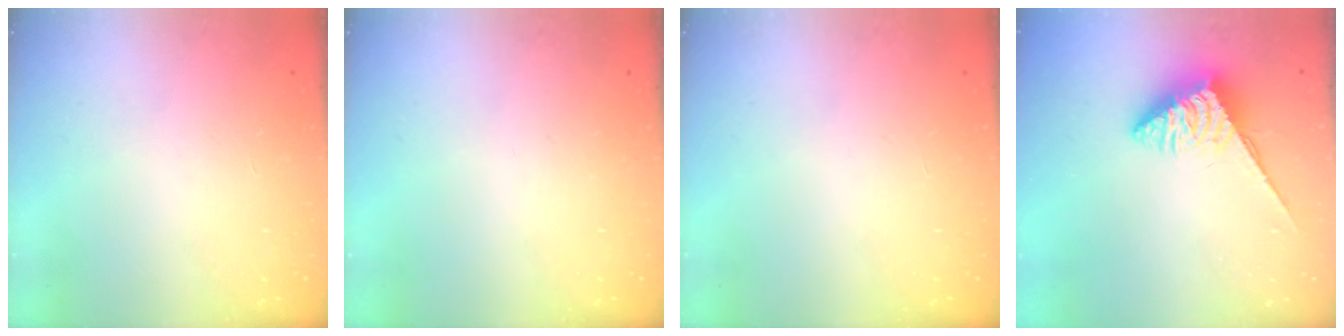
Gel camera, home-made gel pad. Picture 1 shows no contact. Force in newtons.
{"total": 0.0}
{"total": 0.0}
{"total": 4.3, "press": 4.3, "slide": 0.5}